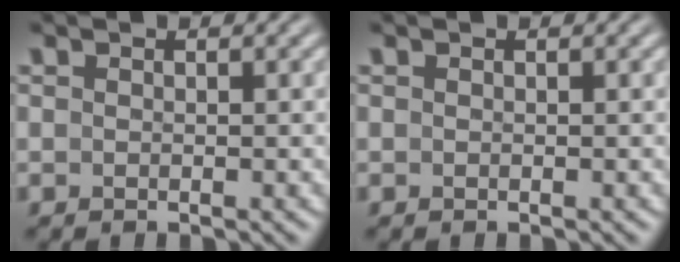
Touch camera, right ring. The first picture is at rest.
{"total": 0.0}